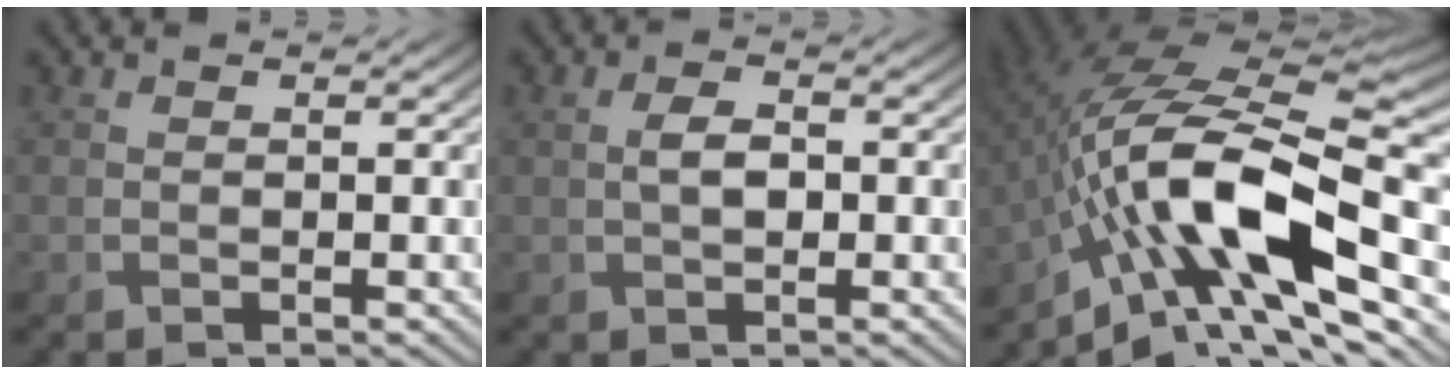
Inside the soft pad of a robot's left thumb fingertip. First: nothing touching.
{"total": 2.7, "force": [0.0, 1.4, 2.2], "torque": [-0.050, 0.005, 0.001]}
{"total": 17.2, "force": [-6.2, 7.8, 14.0], "torque": [-0.253, 0.010, -0.124]}